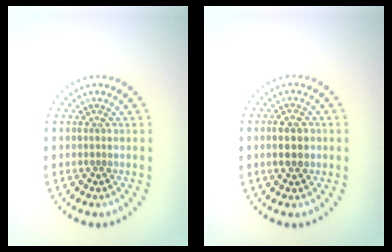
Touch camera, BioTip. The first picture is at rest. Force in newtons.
{"total": 3.2, "press": 3.2, "slide": 0.1}